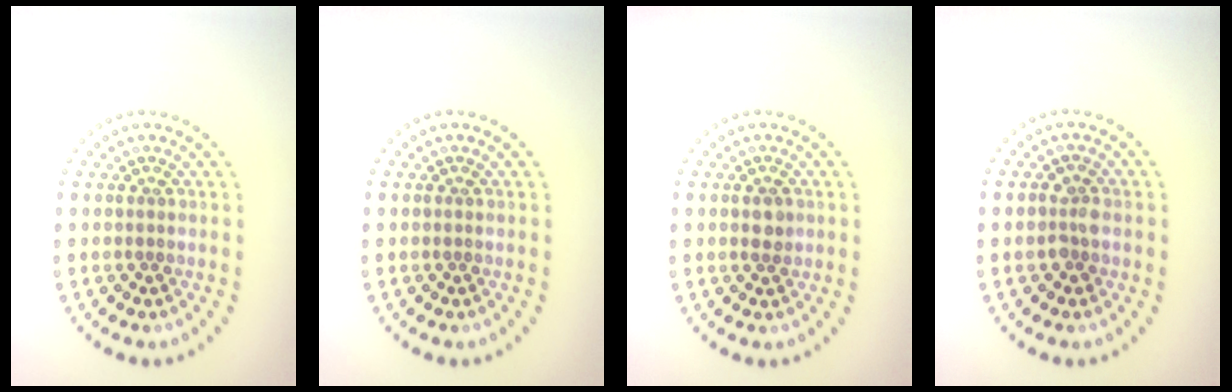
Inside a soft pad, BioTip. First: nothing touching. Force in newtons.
{"total": 0.0}
{"total": 1.3, "press": 1.3, "slide": 0.1}
{"total": 1.6, "press": 1.5, "slide": 0.5}